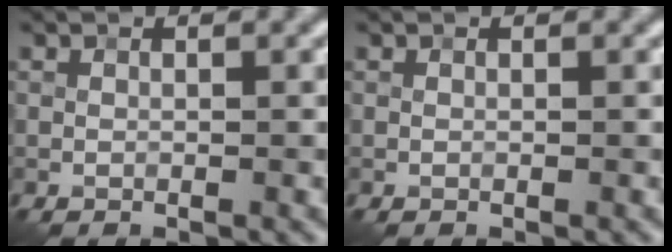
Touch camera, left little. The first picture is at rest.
{"total": 0.0}